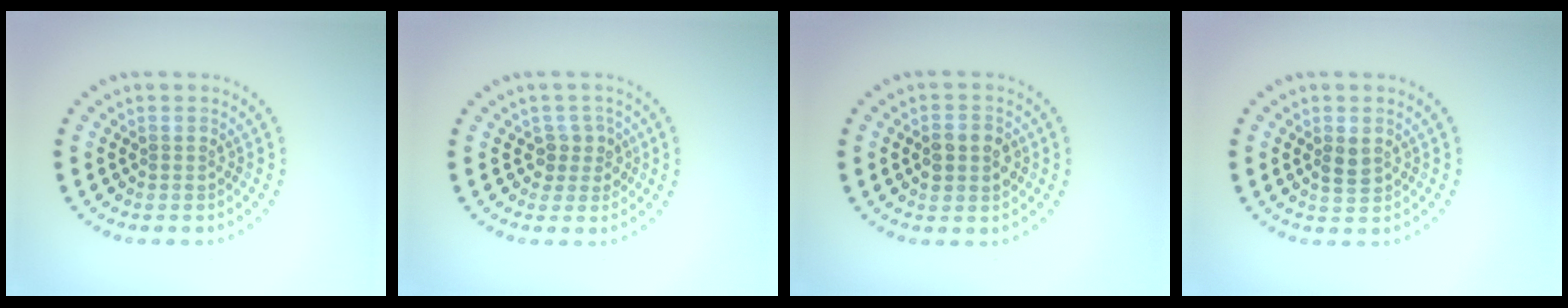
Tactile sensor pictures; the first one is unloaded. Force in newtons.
{"total": 2.0, "press": 1.7, "slide": 1.0}
{"total": 2.9, "press": 2.9, "slide": 0.1}
{"total": 1.6, "press": 1.6, "slide": 0.4}